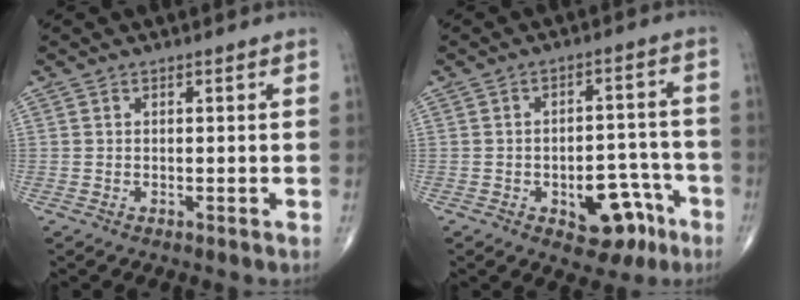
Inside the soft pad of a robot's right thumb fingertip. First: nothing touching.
{"total": 10.2, "force": [-4.9, 5.8, 6.9], "torque": [-0.058, 0.044, -0.058]}